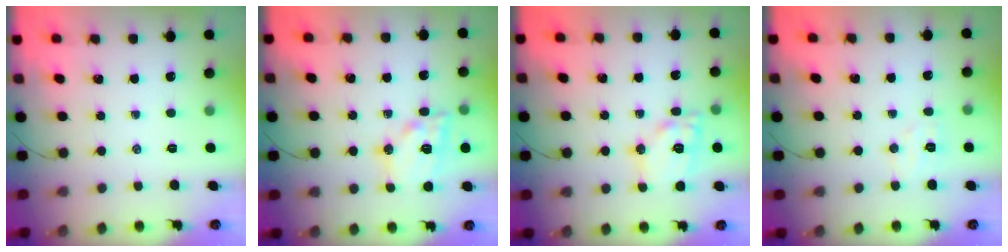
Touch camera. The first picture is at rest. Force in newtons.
{"total": 15.0, "press": 14.8, "slide": 2.3}
{"total": 12.0, "press": 12.0, "slide": 1.1}
{"total": 4.5, "press": 4.4, "slide": 1.0}